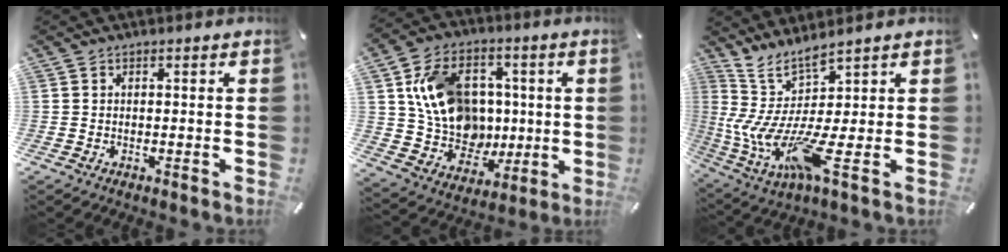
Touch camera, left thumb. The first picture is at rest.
{"total": 17.0, "force": [3.1, 14.1, 8.9], "torque": [-0.164, 0.006, 0.073]}
{"total": 12.0, "force": [-0.5, 1.0, 12.0], "torque": [-0.269, -0.060, -0.022]}